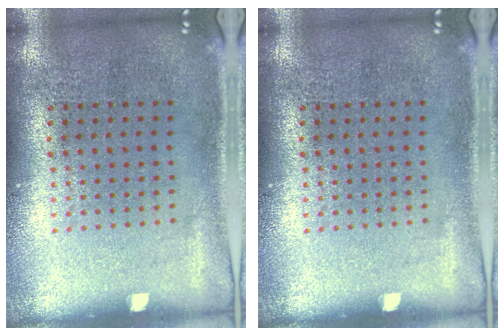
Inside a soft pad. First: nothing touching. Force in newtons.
{"total": 0.0}